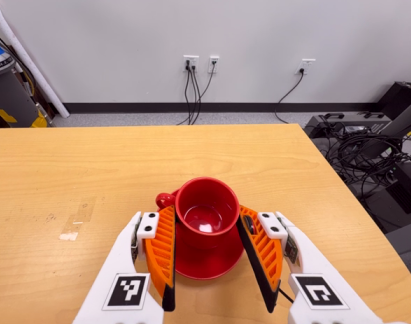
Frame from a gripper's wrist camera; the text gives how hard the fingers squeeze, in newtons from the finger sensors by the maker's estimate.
{"total": 2.4, "left": 2.0, "right": 2.8}